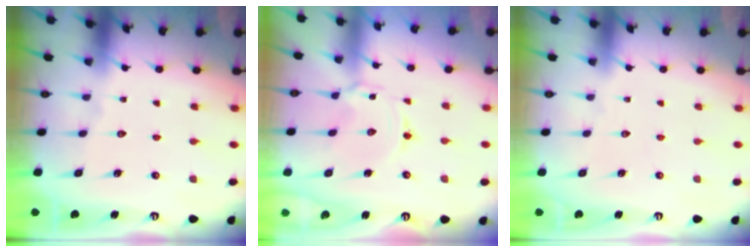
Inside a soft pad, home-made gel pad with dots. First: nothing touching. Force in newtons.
{"total": 1.8, "press": 1.7, "slide": 0.1}
{"total": 0.0}